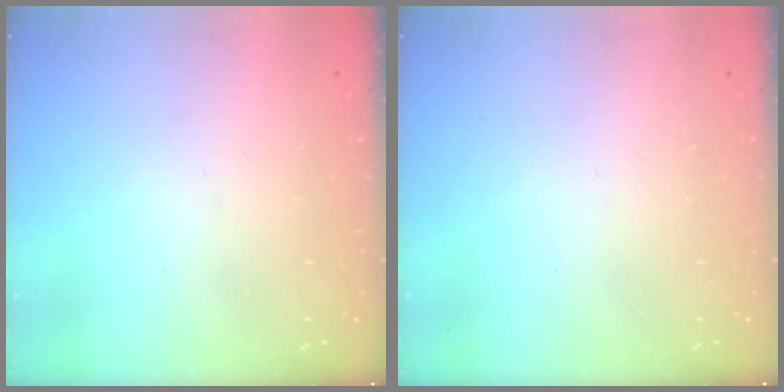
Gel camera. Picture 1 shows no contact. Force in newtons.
{"total": 1.6, "press": 1.6, "slide": 0.1}